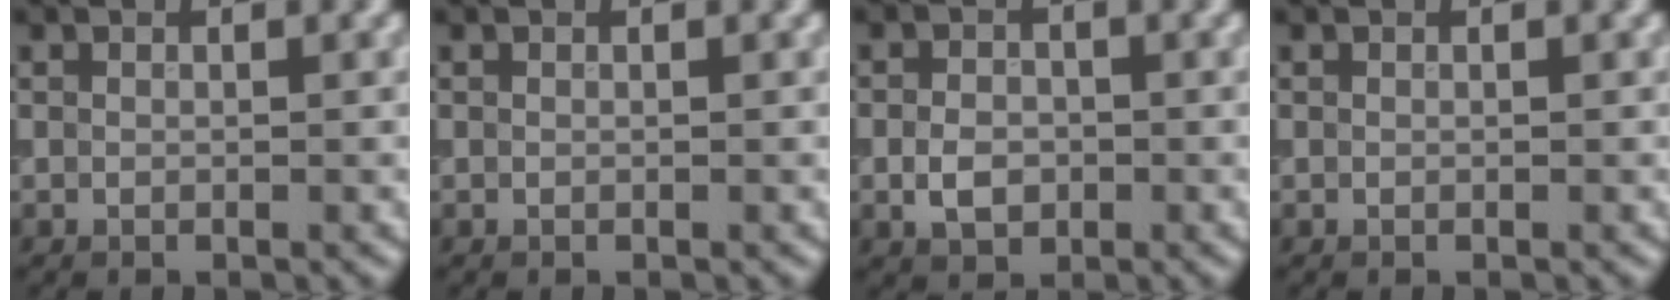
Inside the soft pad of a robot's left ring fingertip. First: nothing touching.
{"total": 0.0}
{"total": 2.7, "force": [-0.7, 2.0, 1.7], "torque": [-0.029, 0.000, -0.017]}
{"total": 0.0}